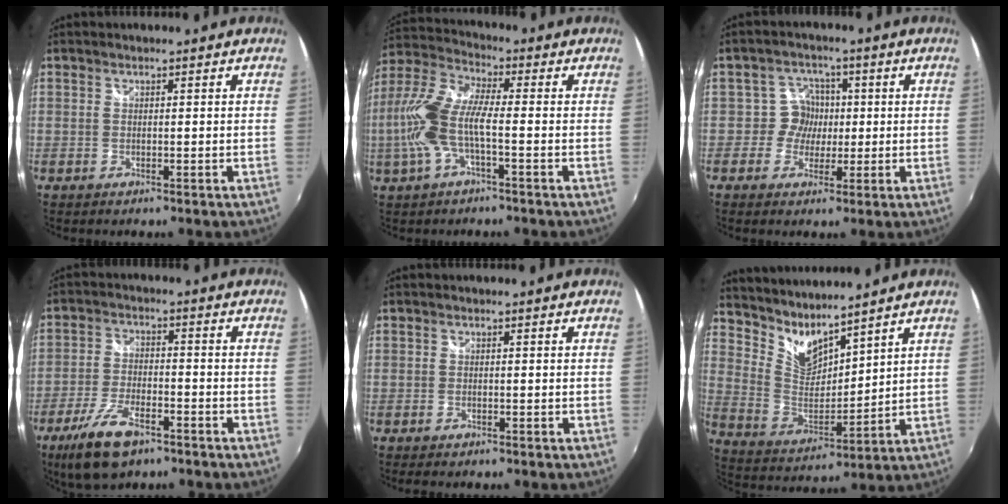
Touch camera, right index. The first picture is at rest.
{"total": 11.6, "force": [-2.3, 3.2, 10.9], "torque": [-0.240, 0.006, -0.044]}
{"total": 4.7, "force": [-0.4, 4.7, -0.1], "torque": [0.016, 0.010, -0.019]}
{"total": 11.1, "force": [-7.0, 4.4, 7.4], "torque": [-0.172, -0.017, -0.129]}
{"total": 1.2, "force": [-1.0, 0.5, 0.5], "torque": [-0.012, -0.004, -0.019]}
{"total": 9.0, "force": [8.0, 2.5, 3.2], "torque": [-0.064, -0.015, 0.163]}